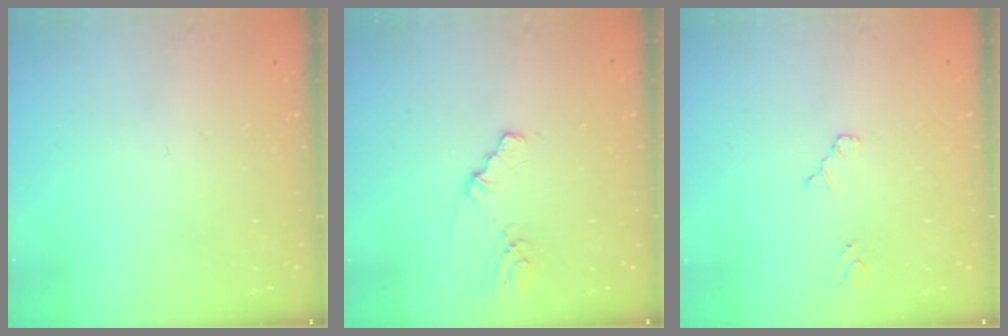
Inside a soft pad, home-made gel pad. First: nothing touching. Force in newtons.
{"total": 1.8, "press": 1.8, "slide": 0.3}
{"total": 2.5, "press": 2.5, "slide": 0.4}